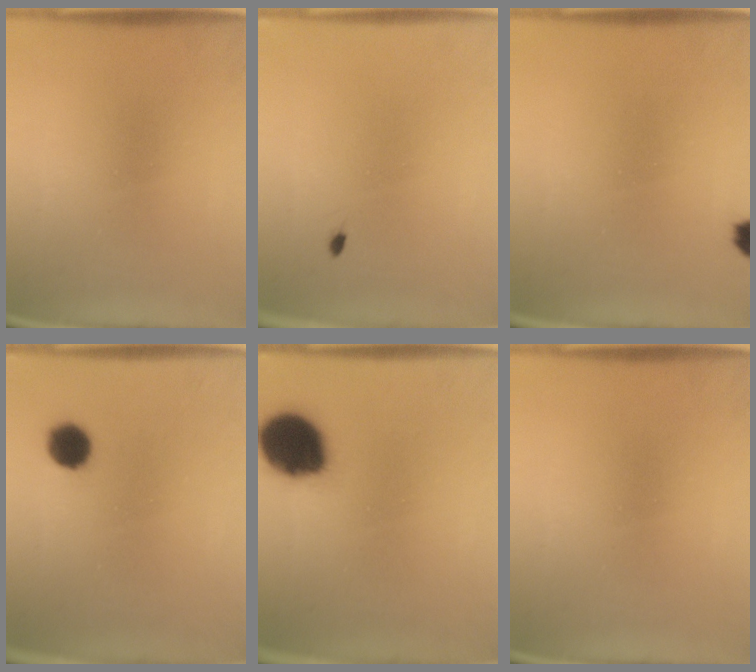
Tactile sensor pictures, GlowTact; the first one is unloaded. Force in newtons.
{"total": 0.5}
{"total": 2.7}
{"total": 5.1}
{"total": 15.9}
{"total": 0.0}